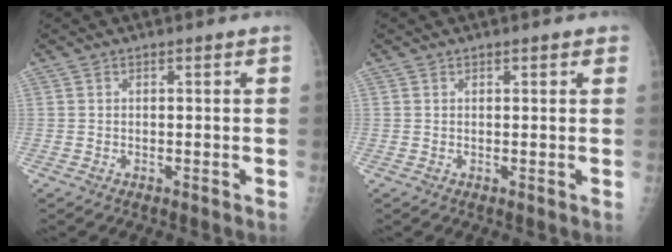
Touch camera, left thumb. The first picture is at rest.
{"total": 1.2, "force": [0.8, 0.5, 0.7], "torque": [-0.002, -0.001, 0.006]}